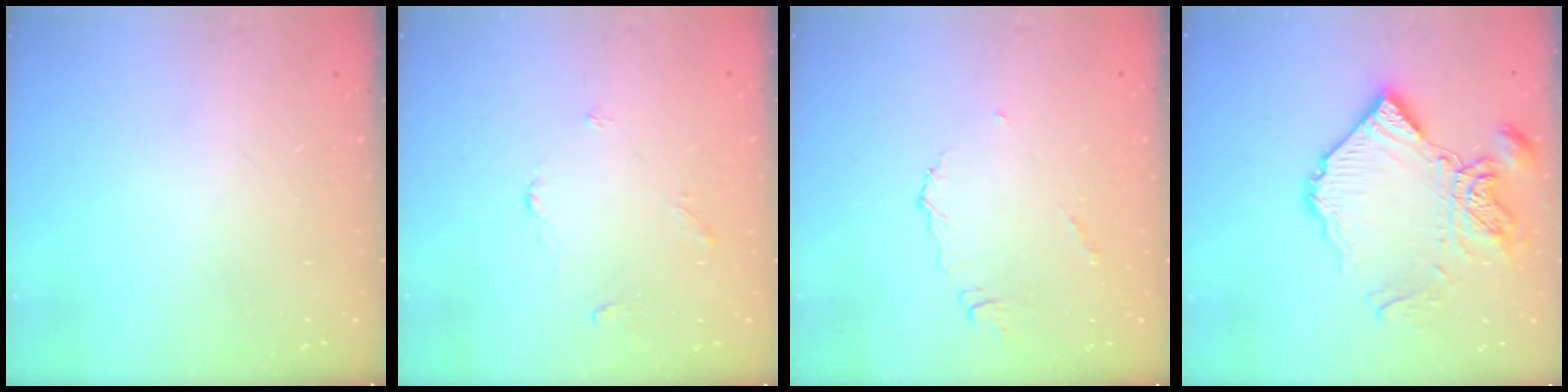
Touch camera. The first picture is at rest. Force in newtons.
{"total": 2.9, "press": 2.9, "slide": 0.5}
{"total": 4.3, "press": 4.3, "slide": 0.5}
{"total": 16.0, "press": 15.9, "slide": 1.6}